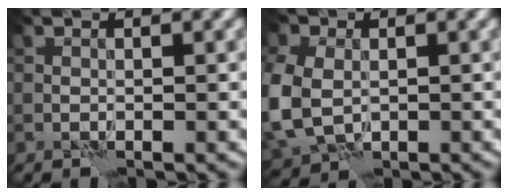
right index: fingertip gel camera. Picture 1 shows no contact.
{"total": 9.4, "force": [-1.2, 7.3, 5.9], "torque": [-0.152, -0.019, -0.022]}